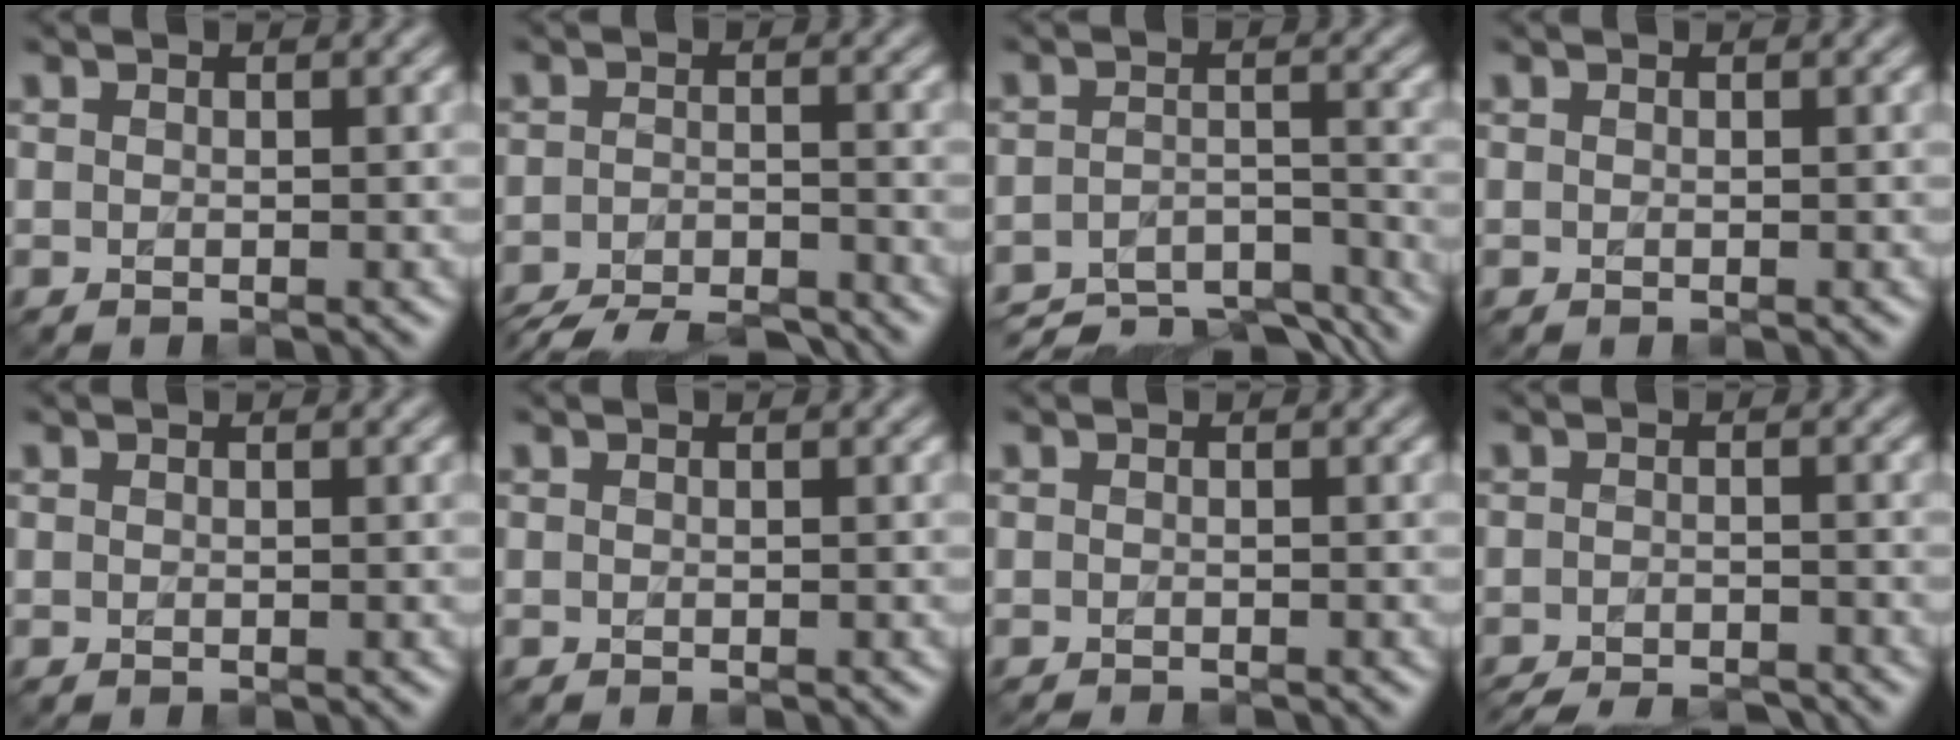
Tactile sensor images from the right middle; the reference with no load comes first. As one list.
[{"total": 8.3, "force": [-7.6, 1.8, 2.9], "torque": [-0.046, -0.023, -0.120]}, {"total": 9.9, "force": [-9.0, 2.6, 3.4], "torque": [-0.049, -0.013, -0.130]}, {"total": 0.0}, {"total": 0.0}, {"total": 0.0}, {"total": 0.8, "force": [-0.8, -0.1, 0.1], "torque": [-0.003, -0.008, -0.017]}, {"total": 5.5, "force": [-5.0, 0.9, 2.0], "torque": [-0.023, -0.008, -0.073]}]